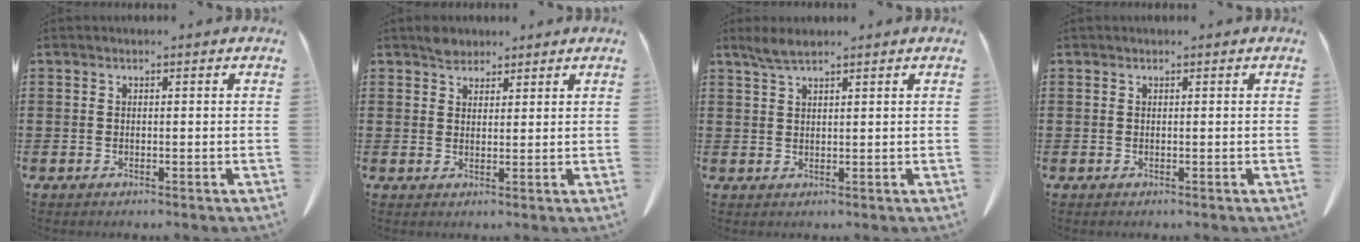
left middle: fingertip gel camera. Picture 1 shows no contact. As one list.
[{"total": 2.6, "force": [2.3, 1.2, 0.3], "torque": [-0.003, 0.000, 0.044]}, {"total": 2.5, "force": [1.9, 0.3, 1.5], "torque": [-0.034, 0.001, 0.036]}, {"total": 0.0}]